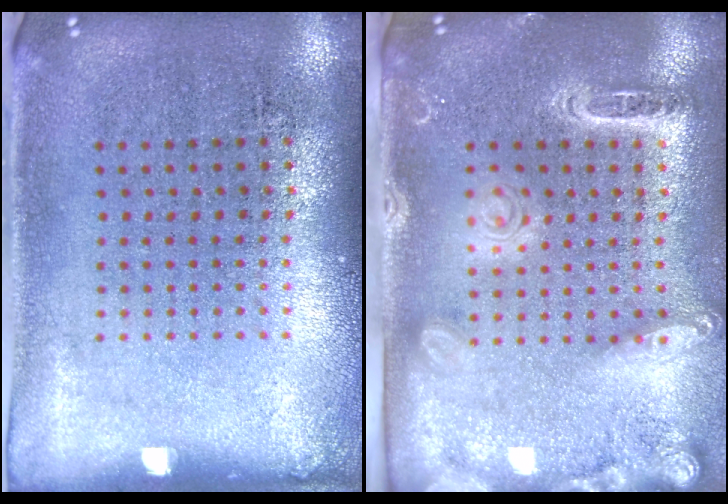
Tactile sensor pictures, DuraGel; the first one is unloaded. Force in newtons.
{"total": 2.3, "press": 2.0, "slide": 1.2}